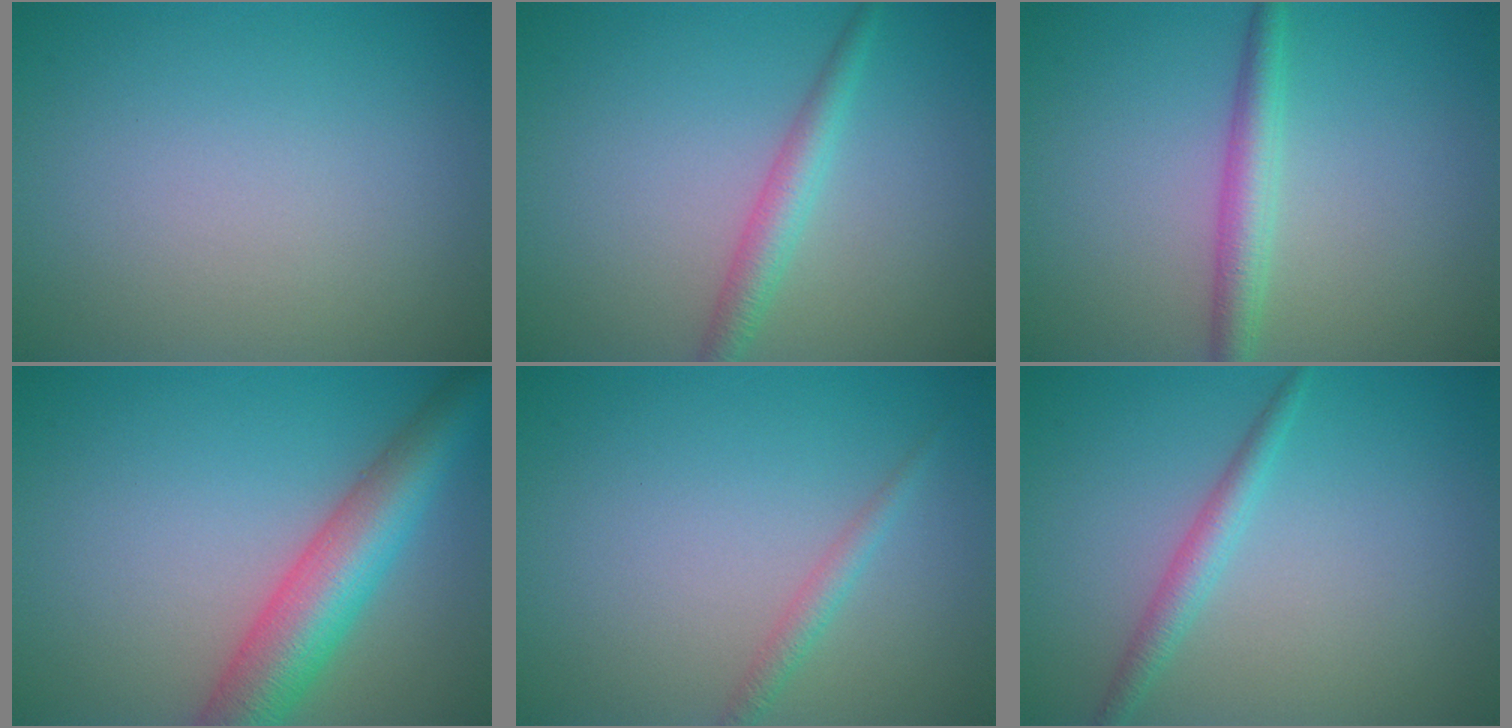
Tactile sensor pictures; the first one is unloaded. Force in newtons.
{"total": 2.5, "press": 2.5, "slide": 0.1}
{"total": 2.9, "press": 2.9, "slide": 0.1}
{"total": 7.2, "press": 7.2, "slide": 0.2}
{"total": 1.4, "press": 1.4, "slide": 0.0}
{"total": 2.0, "press": 2.0, "slide": 0.1}